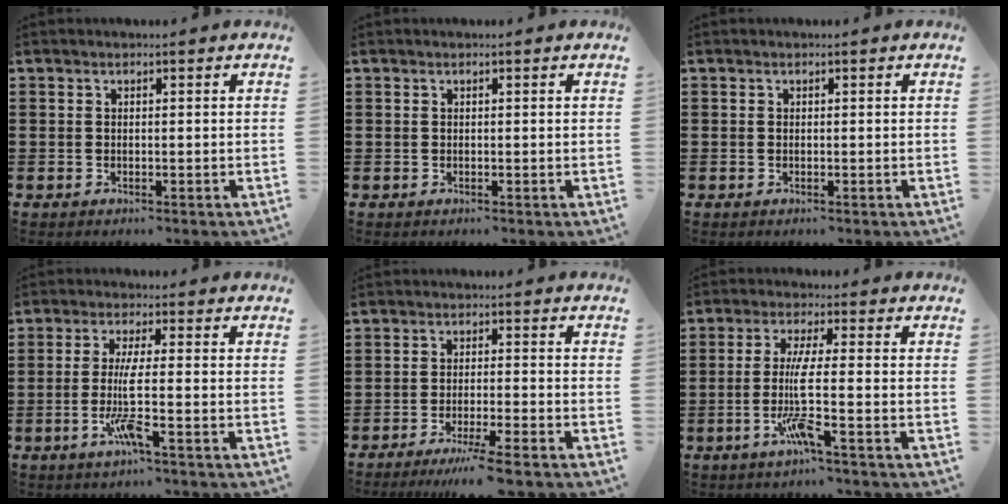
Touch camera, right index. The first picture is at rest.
{"total": 0.0}
{"total": 0.0}
{"total": 6.2, "force": [-1.7, 0.4, 6.0], "torque": [-0.131, -0.019, -0.039]}
{"total": 4.8, "force": [-3.8, -0.6, 3.0], "torque": [-0.061, -0.018, -0.071]}
{"total": 7.1, "force": [-2.0, 0.3, 6.8], "torque": [-0.145, -0.015, -0.046]}